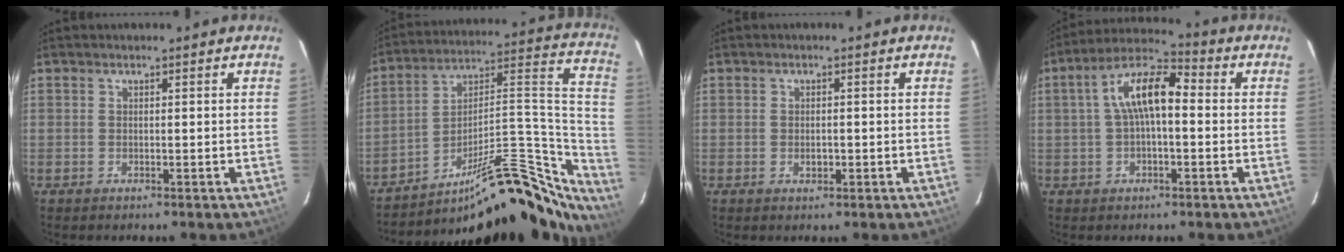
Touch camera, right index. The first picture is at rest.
{"total": 28.7, "force": [-20.9, 9.1, 17.4], "torque": [-0.211, 0.042, -0.298]}
{"total": 1.6, "force": [-0.4, 1.0, 1.2], "torque": [-0.020, 0.002, -0.006]}
{"total": 10.0, "force": [0.5, 3.9, 9.1], "torque": [-0.174, 0.030, 0.004]}